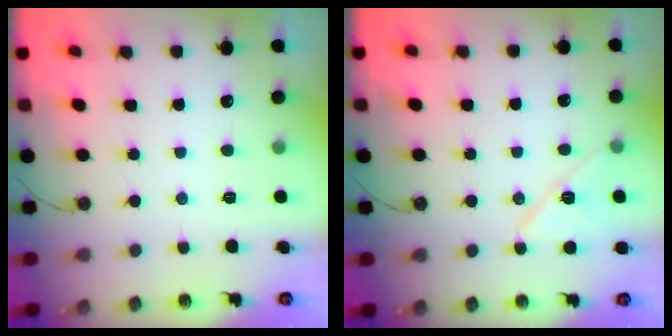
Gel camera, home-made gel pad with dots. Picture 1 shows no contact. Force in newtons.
{"total": 10.2, "press": 10.2, "slide": 0.9}